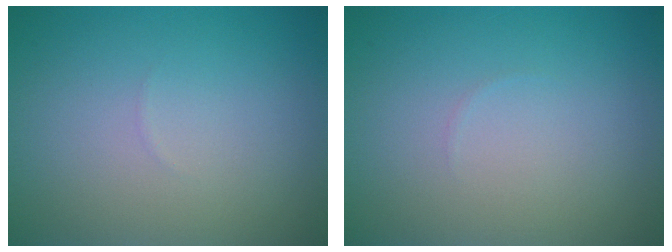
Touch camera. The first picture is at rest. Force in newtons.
{"total": 0.0}